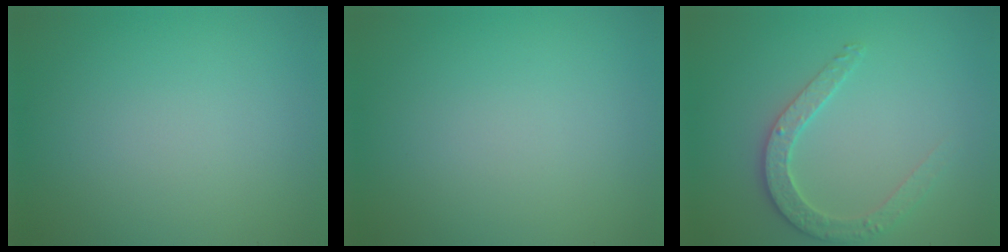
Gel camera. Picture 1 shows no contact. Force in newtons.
{"total": 0.0}
{"total": 2.7, "press": 2.7, "slide": 0.3}